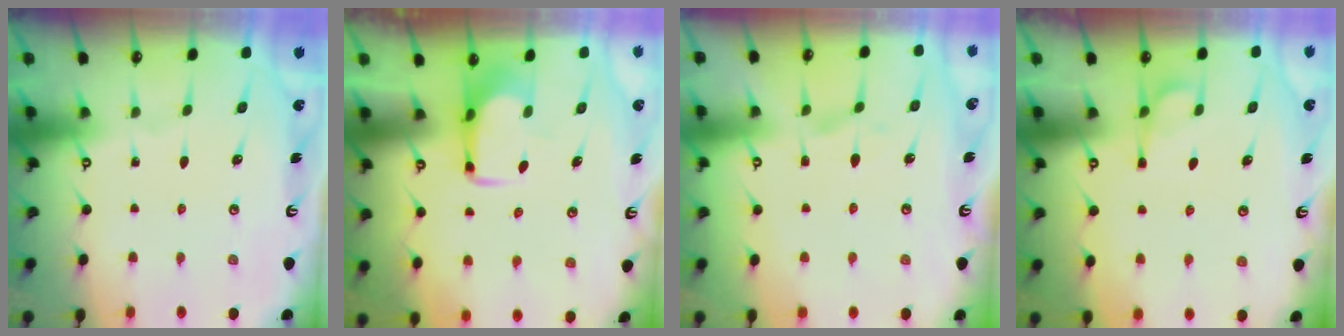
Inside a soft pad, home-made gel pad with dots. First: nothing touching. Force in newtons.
{"total": 1.4, "press": 1.3, "slide": 0.5}
{"total": 1.7, "press": 1.2, "slide": 1.2}
{"total": 1.1, "press": 0.0, "slide": 1.1}